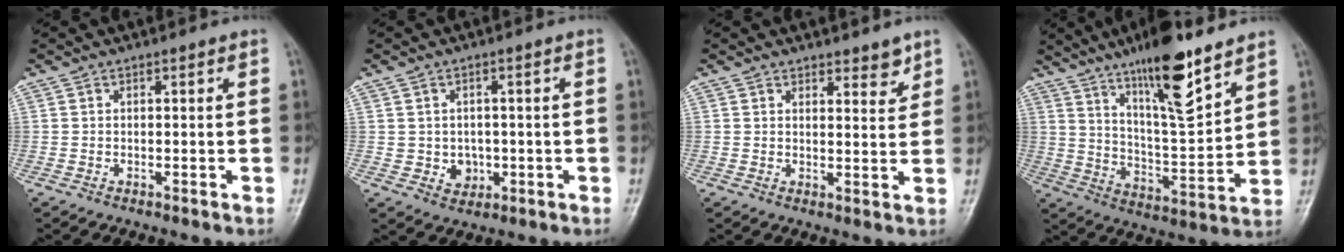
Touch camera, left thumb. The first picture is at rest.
{"total": 4.3, "force": [-0.5, 3.7, 2.1], "torque": [-0.010, 0.003, 0.001]}
{"total": 3.7, "force": [2.9, 1.6, 1.9], "torque": [-0.005, -0.020, 0.040]}
{"total": 16.8, "force": [11.2, 3.6, 12.0], "torque": [-0.184, -0.065, 0.198]}